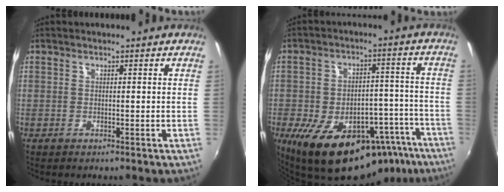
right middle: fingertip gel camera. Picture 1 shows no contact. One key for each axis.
{"total": 23.9, "fx": -14.7, "fy": 12.4, "fz": 14.2, "tx": -0.239, "ty": -0.006, "tz": -0.186}